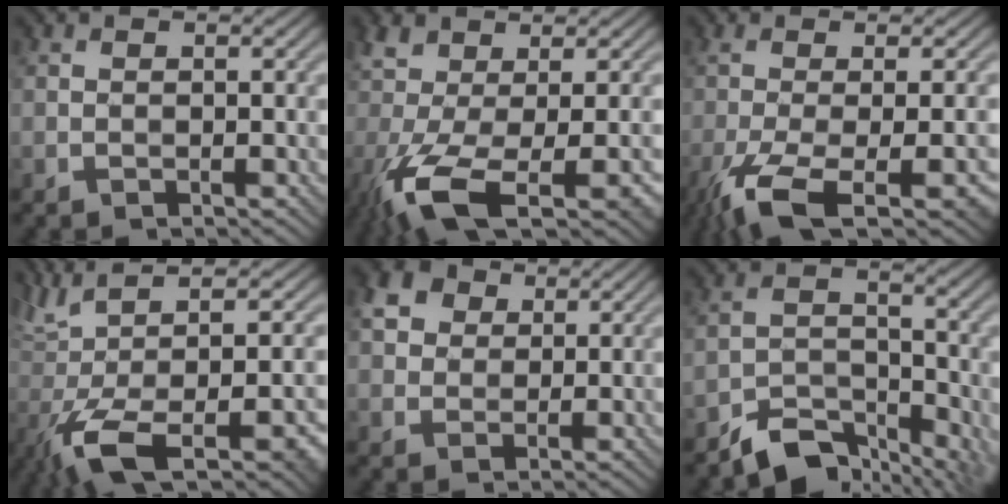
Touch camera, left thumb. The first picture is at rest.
{"total": 10.5, "force": [-4.2, 3.7, 9.0], "torque": [-0.192, -0.017, -0.073]}
{"total": 11.4, "force": [-5.8, 2.7, 9.4], "torque": [-0.159, -0.016, -0.095]}
{"total": 12.6, "force": [-2.4, 3.6, 11.9], "torque": [-0.222, 0.003, -0.031]}
{"total": 4.9, "force": [2.0, 3.9, 2.3], "torque": [-0.059, 0.010, 0.034]}
{"total": 7.1, "force": [-5.3, 3.2, 3.5], "torque": [-0.052, -0.007, -0.101]}